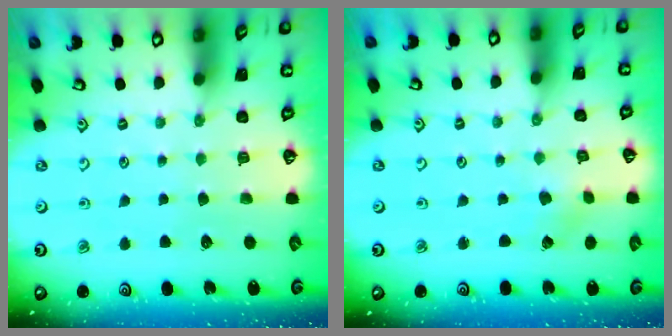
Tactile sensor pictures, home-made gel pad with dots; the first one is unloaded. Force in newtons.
{"total": 0.5, "press": 0.5, "slide": 0.1}